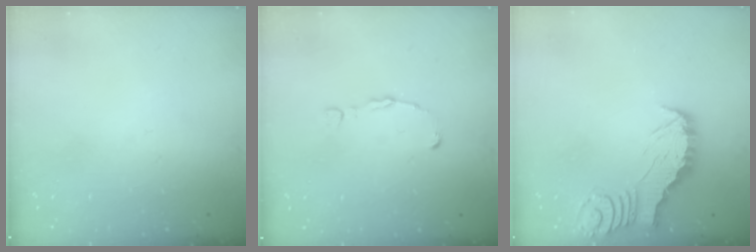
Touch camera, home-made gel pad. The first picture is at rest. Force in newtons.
{"total": 1.2, "press": 1.2, "slide": 0.1}
{"total": 2.4, "press": 2.4, "slide": 0.2}